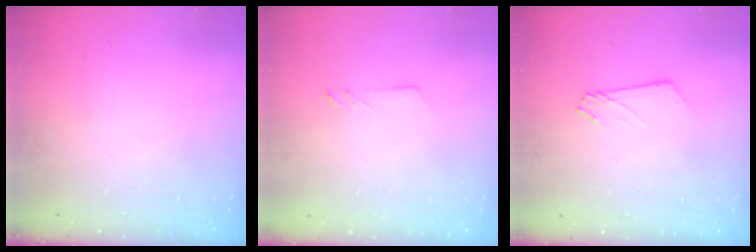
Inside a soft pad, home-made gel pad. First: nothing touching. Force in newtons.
{"total": 1.3, "press": 1.2, "slide": 0.1}
{"total": 2.5, "press": 2.5, "slide": 0.2}